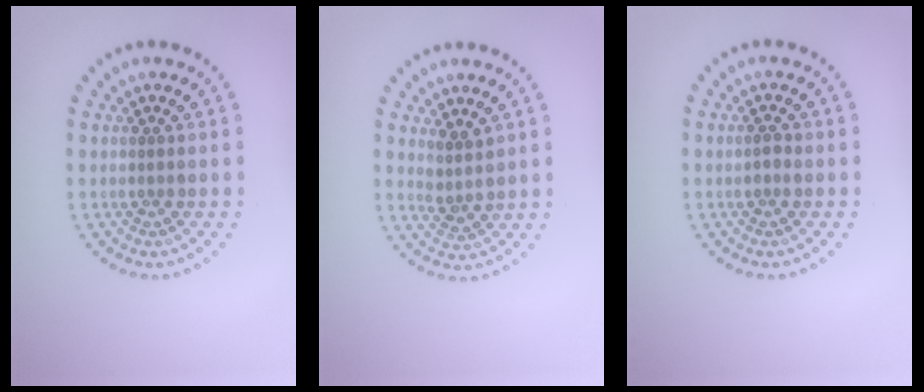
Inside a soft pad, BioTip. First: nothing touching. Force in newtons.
{"total": 1.9, "press": 1.6, "slide": 1.1}
{"total": 1.0, "press": 1.0, "slide": 0.1}